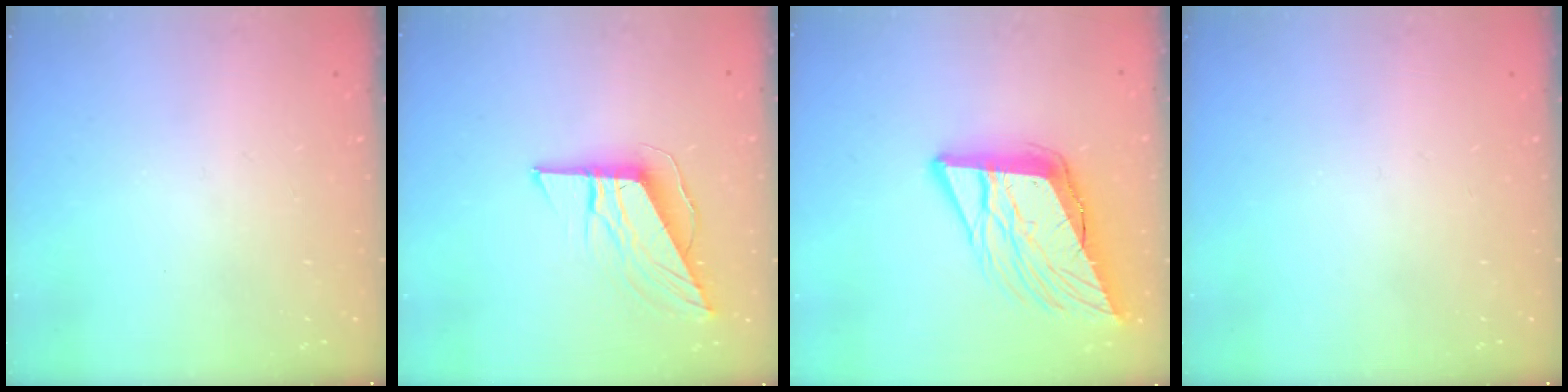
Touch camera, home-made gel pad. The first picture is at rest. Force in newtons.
{"total": 9.6, "press": 9.6, "slide": 0.5}
{"total": 15.3, "press": 15.1, "slide": 2.7}
{"total": 0.0}